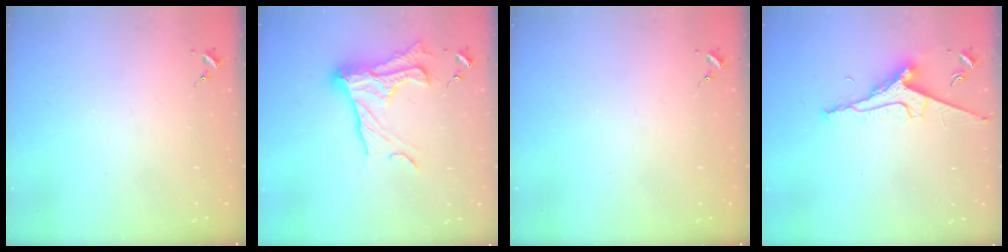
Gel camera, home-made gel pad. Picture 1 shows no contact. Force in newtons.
{"total": 18.4, "press": 18.3, "slide": 1.2}
{"total": 0.0}
{"total": 9.0, "press": 9.0, "slide": 1.2}